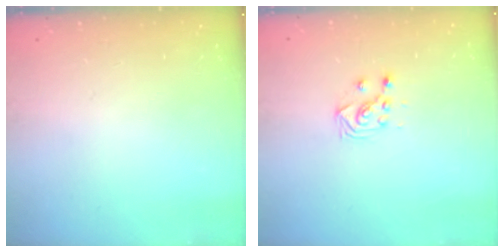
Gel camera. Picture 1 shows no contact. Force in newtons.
{"total": 2.7, "press": 2.7, "slide": 0.3}